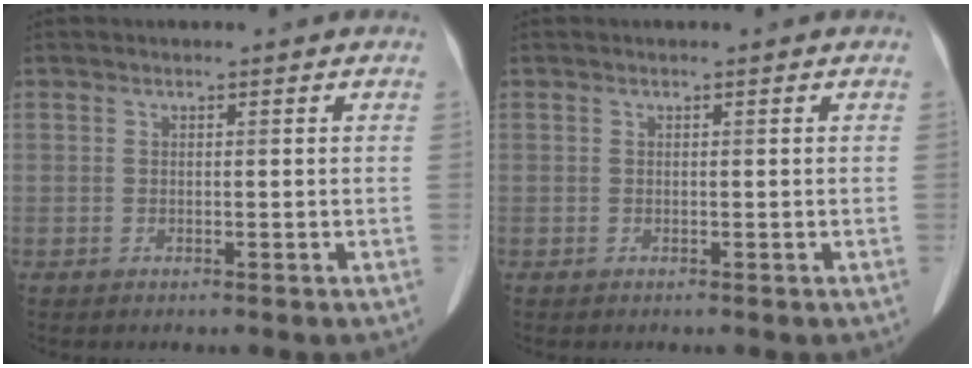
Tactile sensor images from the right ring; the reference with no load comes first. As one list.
[{"total": 0.0}]